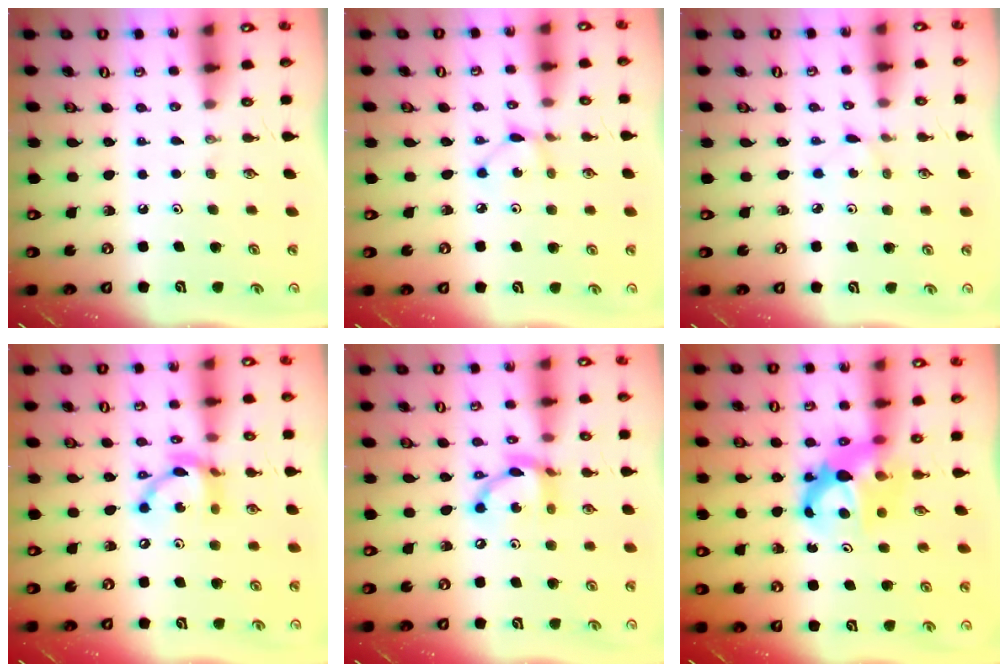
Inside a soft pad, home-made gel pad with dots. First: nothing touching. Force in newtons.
{"total": 2.5, "press": 2.5, "slide": 0.1}
{"total": 1.5, "press": 1.4, "slide": 0.2}
{"total": 11.3, "press": 11.3, "slide": 0.6}
{"total": 12.6, "press": 12.5, "slide": 0.9}
{"total": 7.1, "press": 7.1, "slide": 0.5}